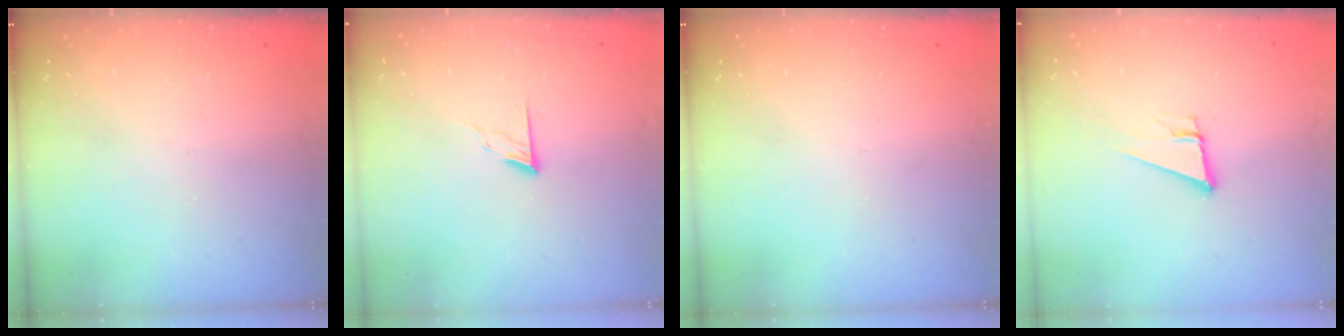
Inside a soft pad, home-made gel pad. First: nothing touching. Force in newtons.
{"total": 5.7, "press": 5.7, "slide": 0.6}
{"total": 0.0}
{"total": 6.8, "press": 6.3, "slide": 2.5}